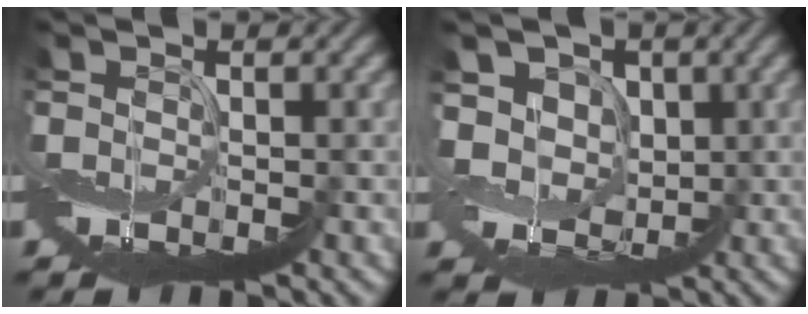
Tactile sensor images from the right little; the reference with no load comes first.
{"total": 4.4, "force": [2.8, 3.2, 1.1], "torque": [-0.025, 0.025, 0.014]}